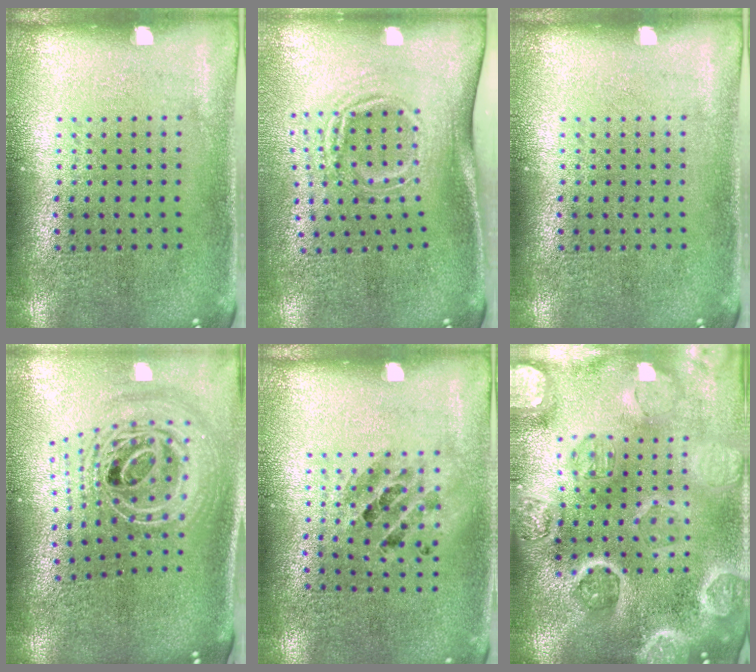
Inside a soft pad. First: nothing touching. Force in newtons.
{"total": 1.8, "press": 1.1, "slide": 1.4}
{"total": 0.0}
{"total": 2.8, "press": 2.0, "slide": 1.9}
{"total": 1.1, "press": 1.0, "slide": 0.2}
{"total": 5.1, "press": 4.4, "slide": 2.5}